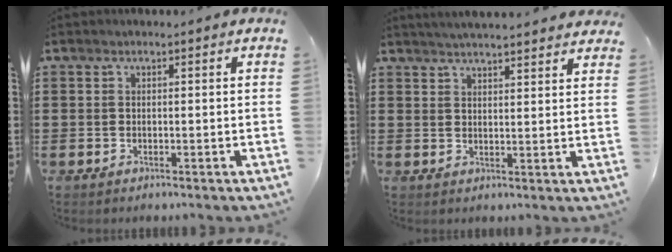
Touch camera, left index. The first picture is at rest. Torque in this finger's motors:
{"motor_torque": [1.65, -0.49, 0.39, 0.09]}